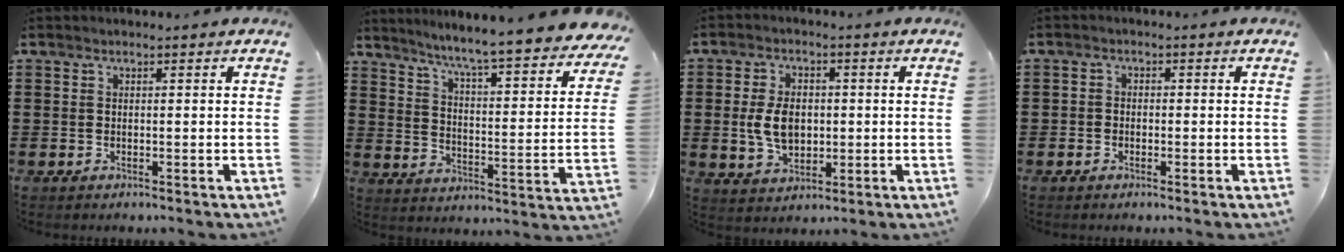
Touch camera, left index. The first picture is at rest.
{"total": 5.6, "force": [4.6, -1.0, 2.9], "torque": [-0.078, -0.051, 0.066]}
{"total": 6.7, "force": [0.0, 4.4, 5.0], "torque": [-0.114, 0.003, -0.008]}
{"total": 1.2, "force": [-0.8, 0.9, 0.2], "torque": [-0.006, 0.003, -0.019]}